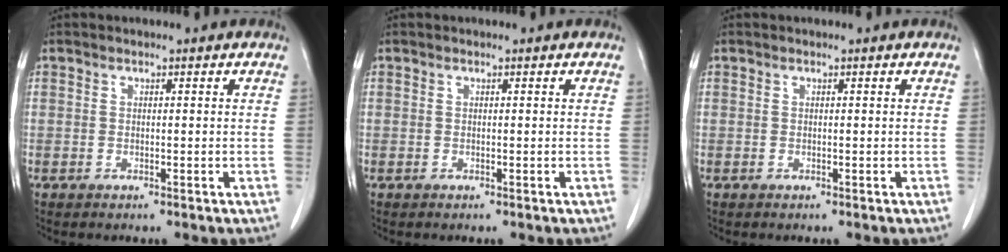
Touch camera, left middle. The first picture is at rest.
{"total": 0.0}
{"total": 0.0}